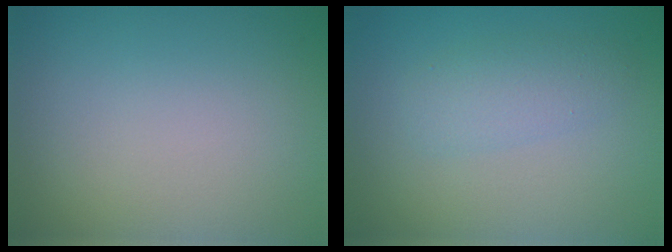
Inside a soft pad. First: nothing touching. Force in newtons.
{"total": 2.4, "press": 2.4, "slide": 0.0}